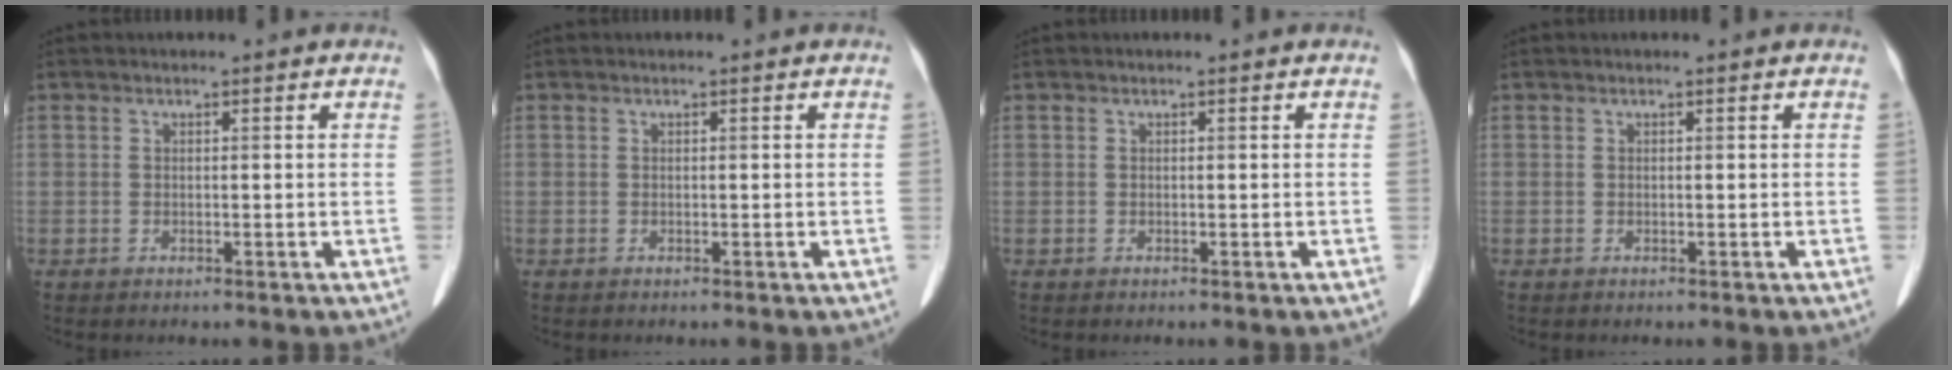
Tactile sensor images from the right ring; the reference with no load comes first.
{"total": 0.0}
{"total": 0.0}
{"total": 0.0}